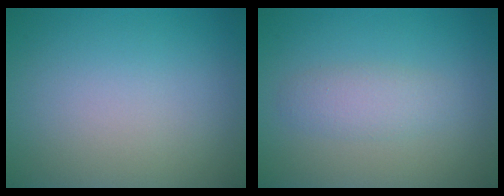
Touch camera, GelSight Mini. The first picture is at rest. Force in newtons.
{"total": 2.0, "press": 2.0, "slide": 0.1}